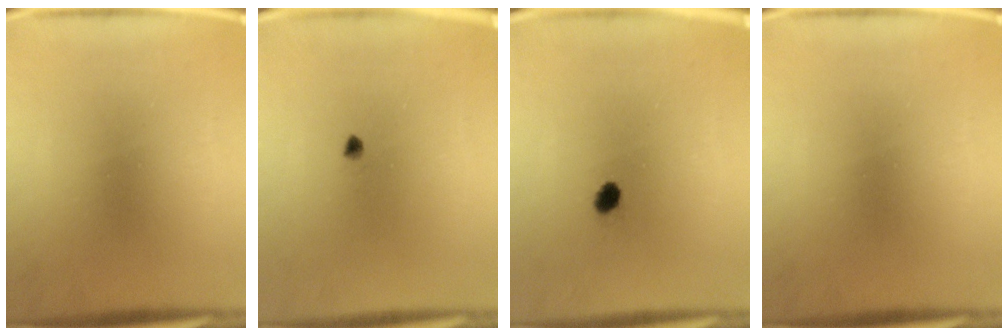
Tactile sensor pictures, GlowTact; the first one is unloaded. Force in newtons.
{"total": 1.1}
{"total": 1.7}
{"total": 0.0}